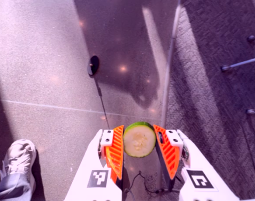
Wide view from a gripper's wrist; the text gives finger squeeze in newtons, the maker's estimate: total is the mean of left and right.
{"total": 11.0, "left": 11.6, "right": 10.4}